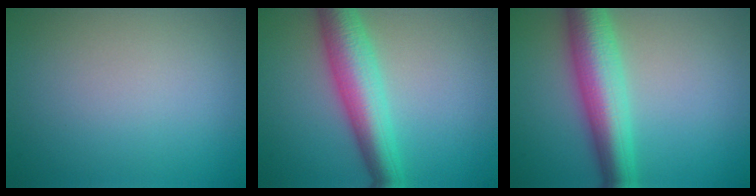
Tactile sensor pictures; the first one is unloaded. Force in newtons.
{"total": 6.9, "press": 6.9, "slide": 0.2}
{"total": 7.7, "press": 7.7, "slide": 0.0}